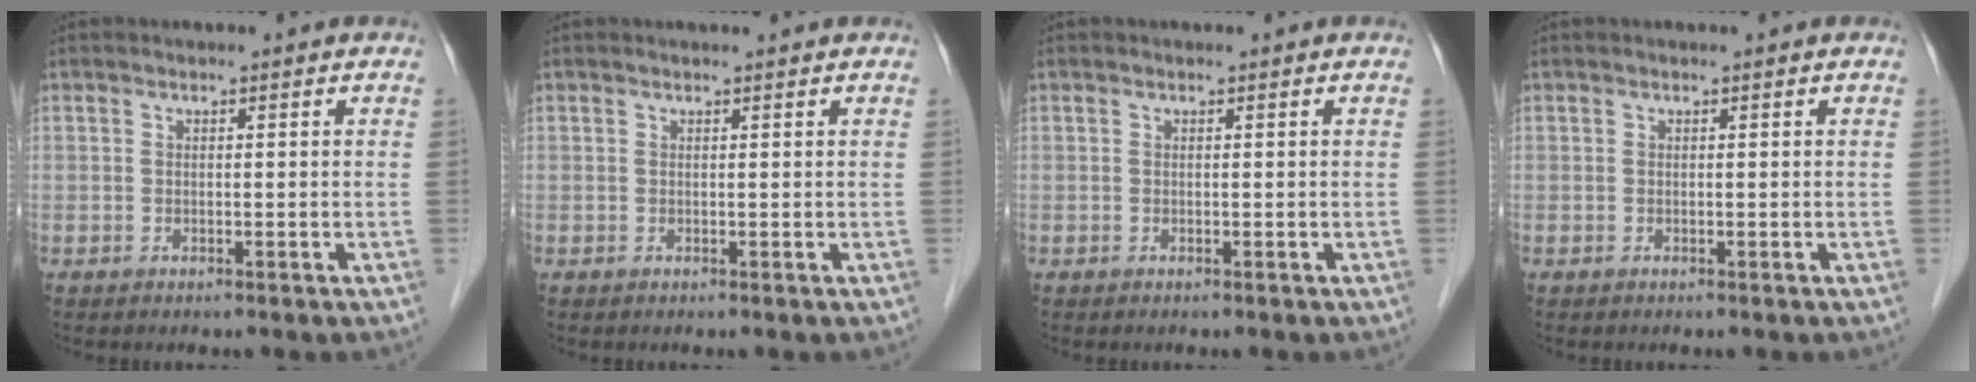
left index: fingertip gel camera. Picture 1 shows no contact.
{"total": 1.3, "force": [1.2, 0.3, 0.5], "torque": [0.001, 0.008, 0.018]}
{"total": 0.0}
{"total": 0.0}